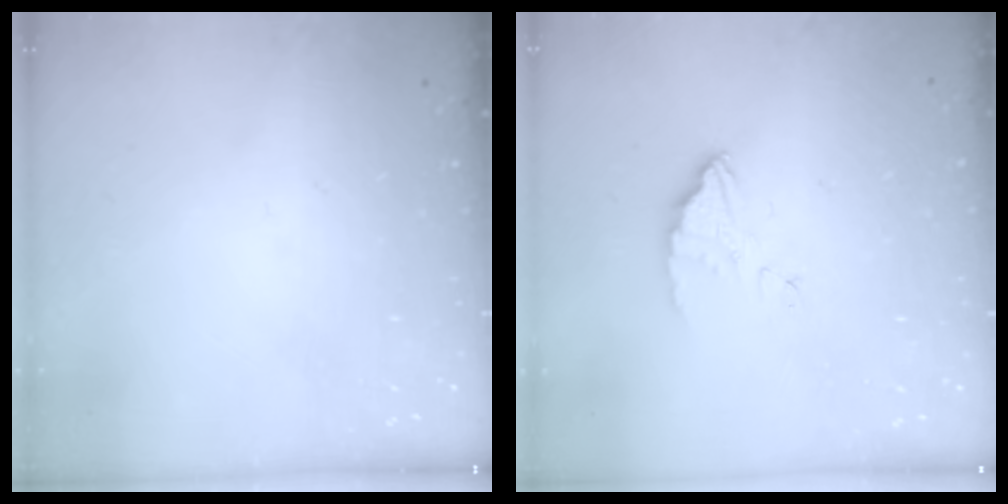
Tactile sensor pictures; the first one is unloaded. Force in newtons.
{"total": 3.1, "press": 3.1, "slide": 0.1}